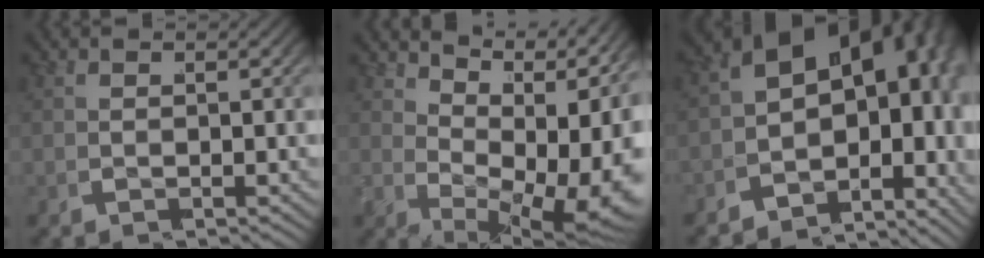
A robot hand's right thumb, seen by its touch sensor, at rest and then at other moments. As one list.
[{"total": 11.4, "force": [1.8, 6.4, 9.2], "torque": [-0.147, -0.016, 0.037]}, {"total": 16.2, "force": [-0.1, 11.4, 11.5], "torque": [-0.168, -0.015, -0.026]}]